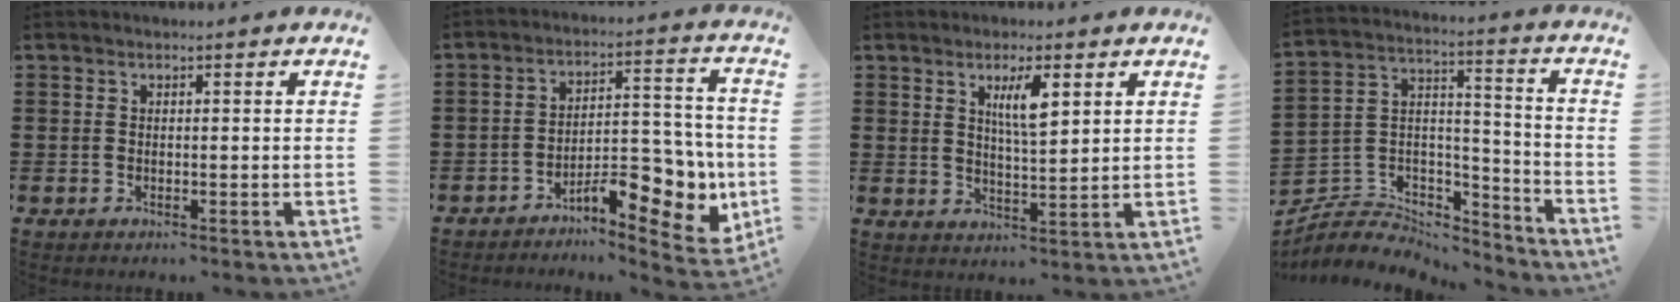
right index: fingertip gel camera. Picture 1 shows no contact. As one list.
[{"total": 9.7, "force": [-5.8, 3.9, 6.8], "torque": [-0.076, 0.008, -0.102]}, {"total": 5.0, "force": [2.3, 1.2, 4.3], "torque": [-0.082, 0.003, 0.035]}, {"total": 5.2, "force": [-4.4, 2.6, 0.6], "torque": [-0.028, 0.002, -0.092]}]